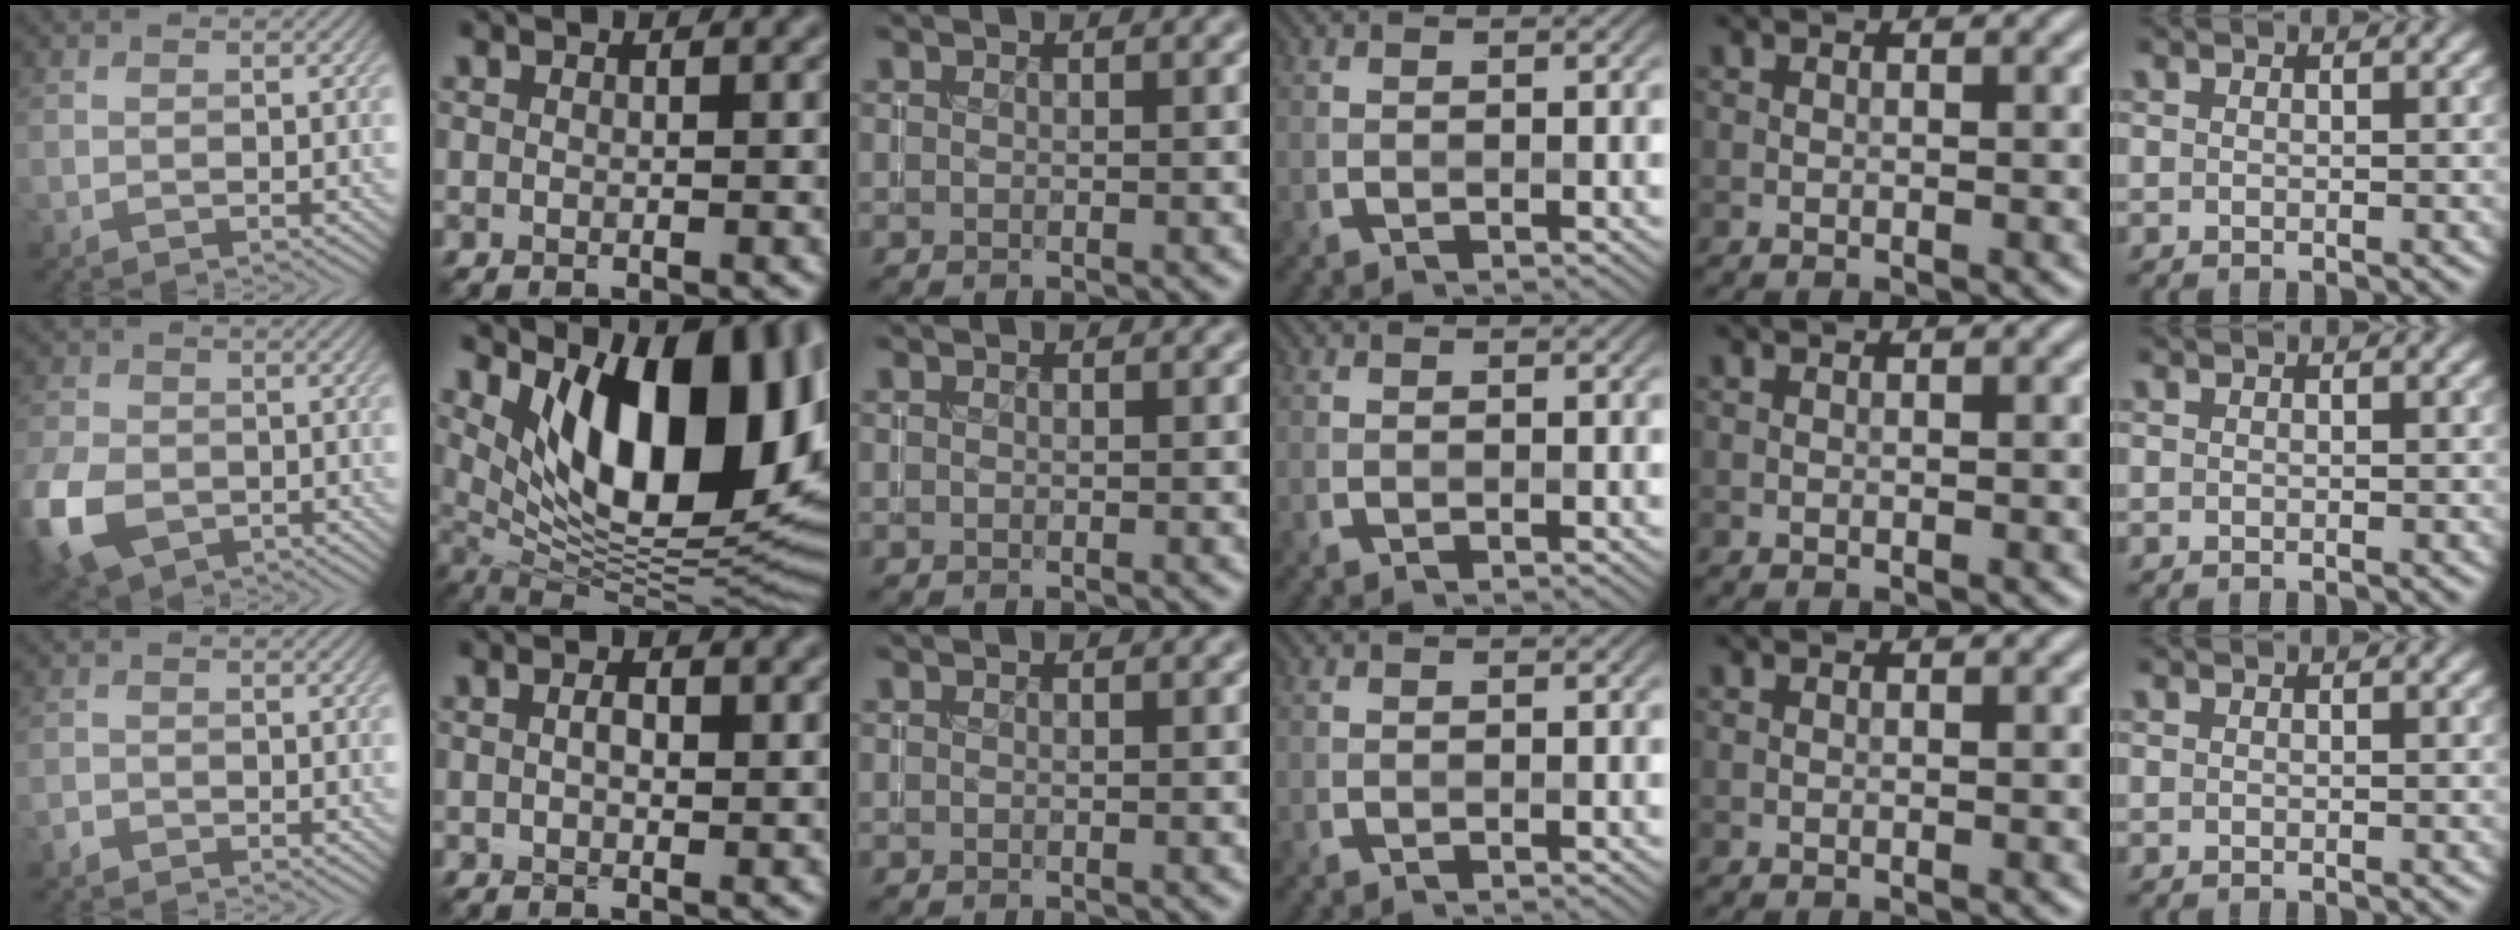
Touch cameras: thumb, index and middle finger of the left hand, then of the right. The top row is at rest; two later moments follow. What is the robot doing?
{"motion": "insert", "object": "coin"}